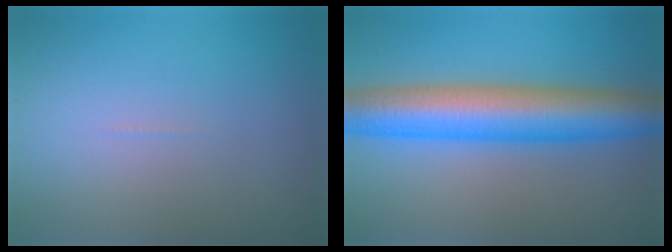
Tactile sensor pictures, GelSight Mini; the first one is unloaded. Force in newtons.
{"total": 9.7, "press": 9.7, "slide": 0.2}